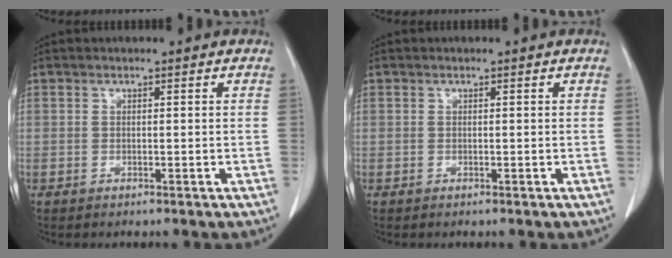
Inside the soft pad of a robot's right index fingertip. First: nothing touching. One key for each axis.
{"total": 0.0}